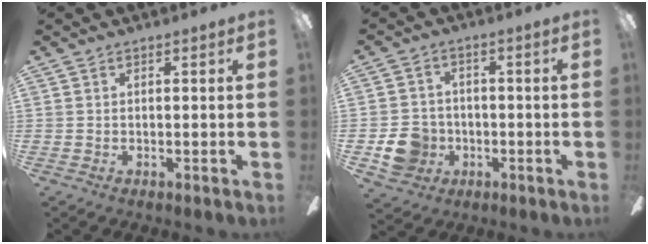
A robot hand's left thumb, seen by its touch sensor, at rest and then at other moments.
{"total": 8.3, "force": [-2.3, 7.5, 2.8], "torque": [-0.064, 0.018, -0.038]}